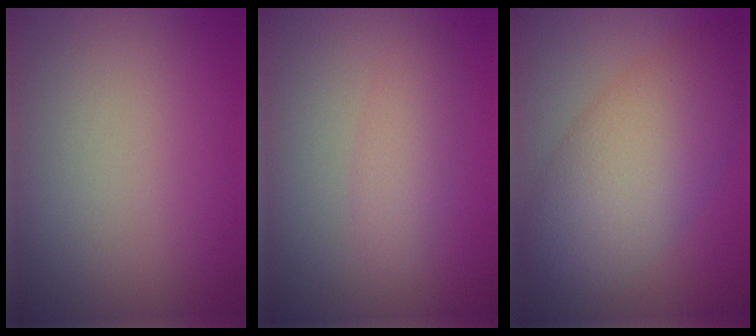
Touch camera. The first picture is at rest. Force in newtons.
{"total": 2.3, "press": 2.3, "slide": 0.1}
{"total": 8.3, "press": 8.3, "slide": 0.3}